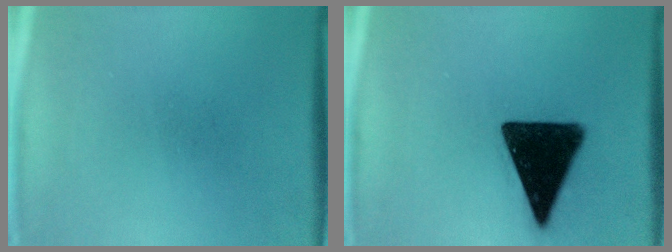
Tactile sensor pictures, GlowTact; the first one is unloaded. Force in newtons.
{"total": 17.9}